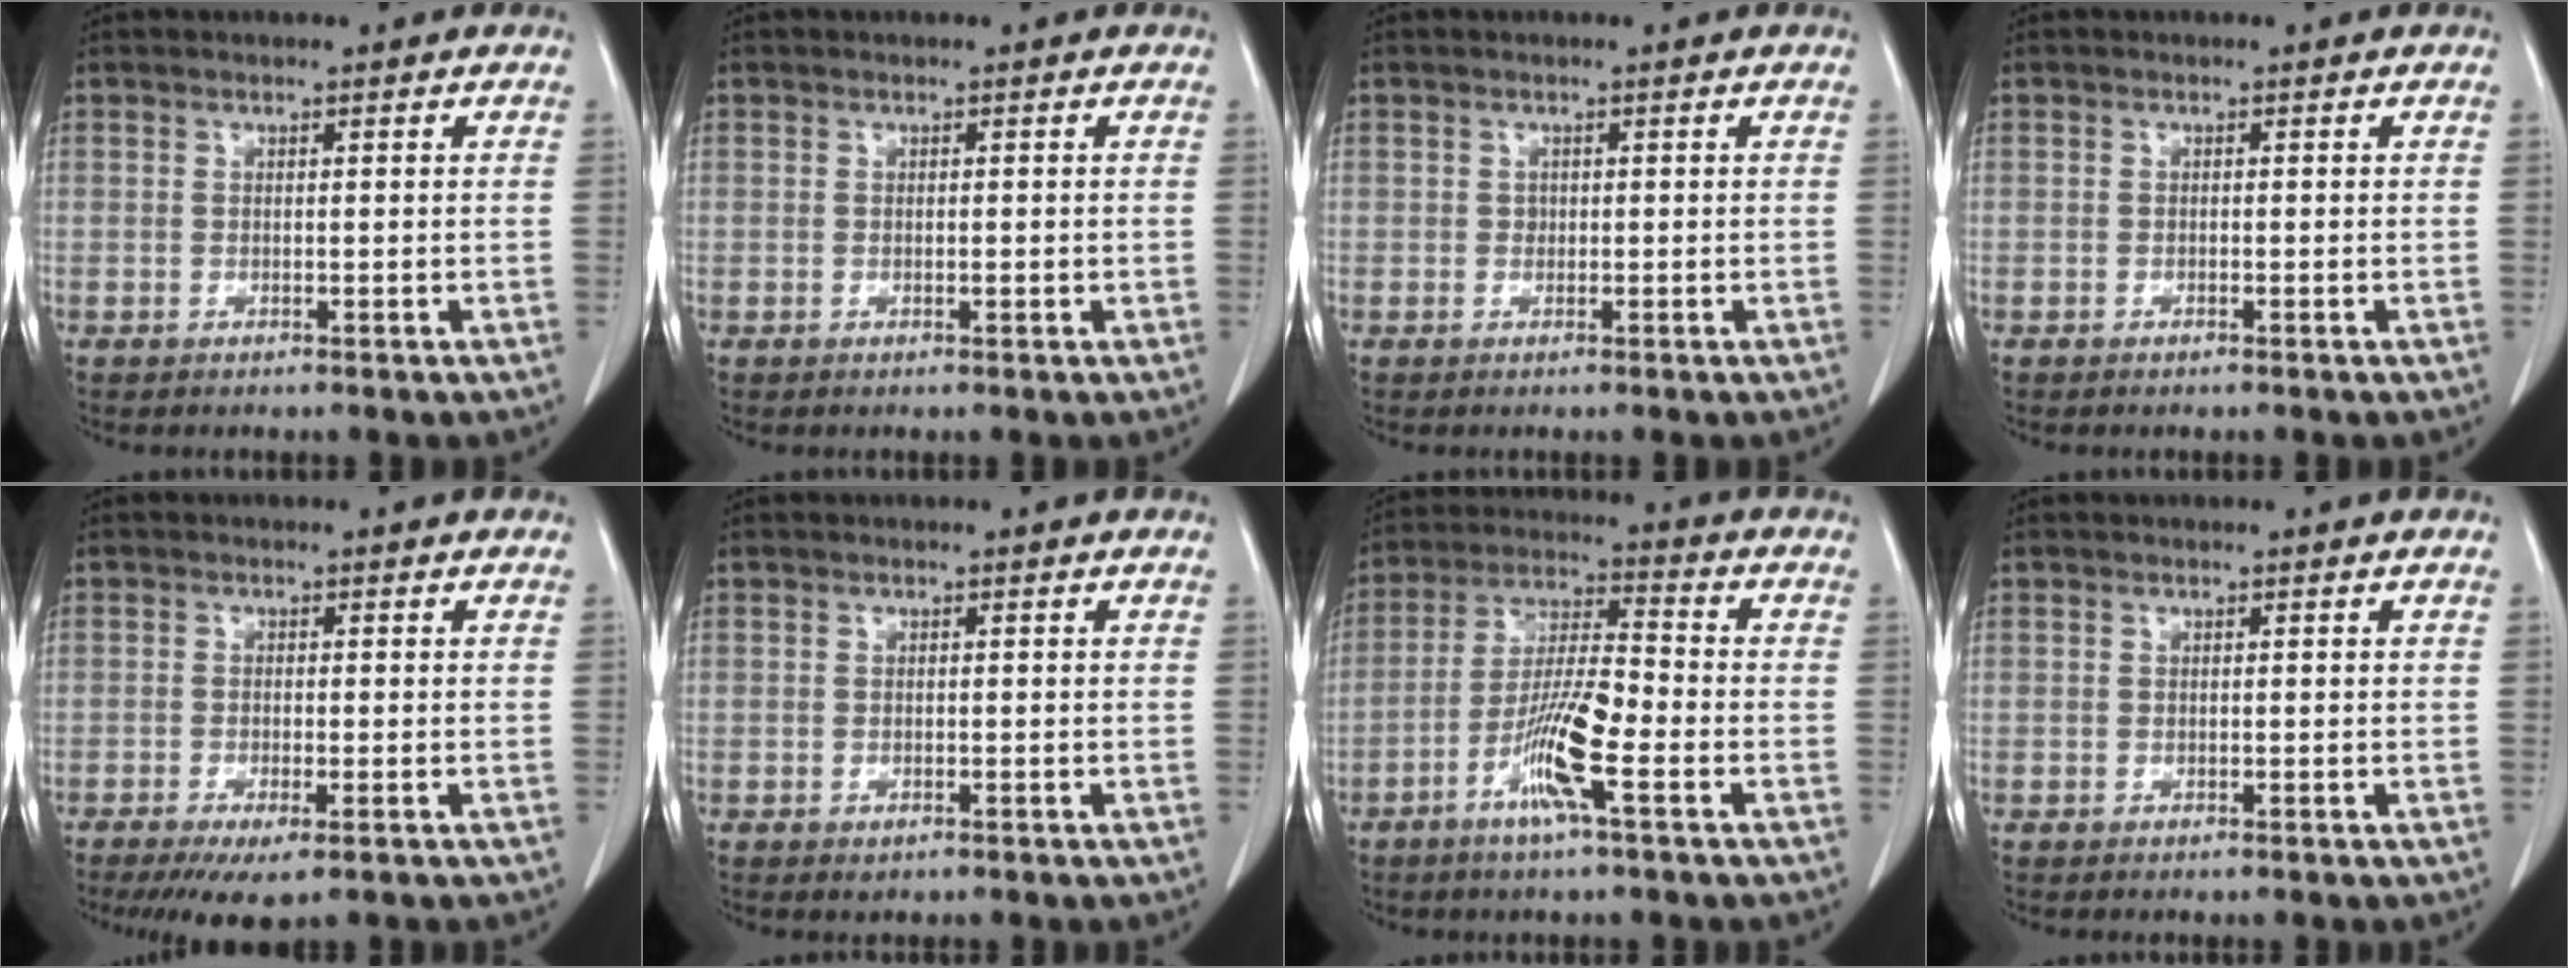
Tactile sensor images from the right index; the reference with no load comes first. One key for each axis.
{"total": 0.5, "fx": -0.1, "fy": 0.2, "fz": 0.5, "tx": -0.008, "ty": 0.000, "tz": 0.000}
{"total": 0.5, "fx": 0.0, "fy": 0.5, "fz": 0.2, "tx": 0.002, "ty": 0.002, "tz": 0.000}
{"total": 0.0}
{"total": 5.5, "fx": -3.5, "fy": 1.1, "fz": 4.1, "tx": -0.065, "ty": -0.016, "tz": -0.052}
{"total": 0.8, "fx": -0.5, "fy": 0.4, "fz": 0.4, "tx": -0.009, "ty": -0.001, "tz": -0.002}
{"total": 10.1, "fx": -4.4, "fy": 0.8, "fz": 9.1, "tx": -0.178, "ty": -0.002, "tz": -0.087}
{"total": 0.0}